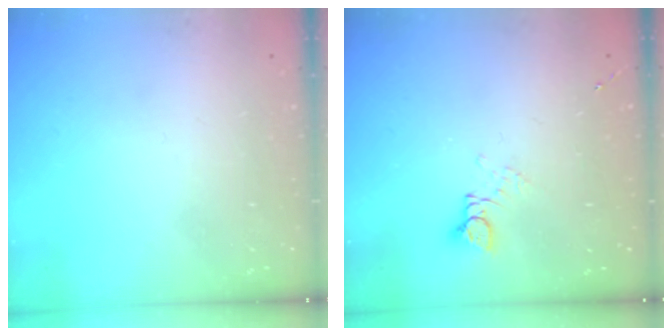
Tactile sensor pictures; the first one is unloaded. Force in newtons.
{"total": 2.8, "press": 2.8, "slide": 0.2}